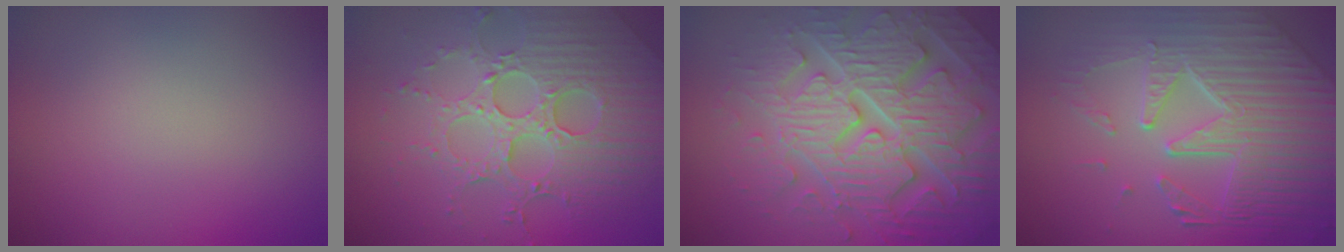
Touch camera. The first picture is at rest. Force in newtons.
{"total": 6.6, "press": 5.3, "slide": 4.0}
{"total": 8.2, "press": 7.9, "slide": 1.8}
{"total": 8.6, "press": 5.9, "slide": 6.3}